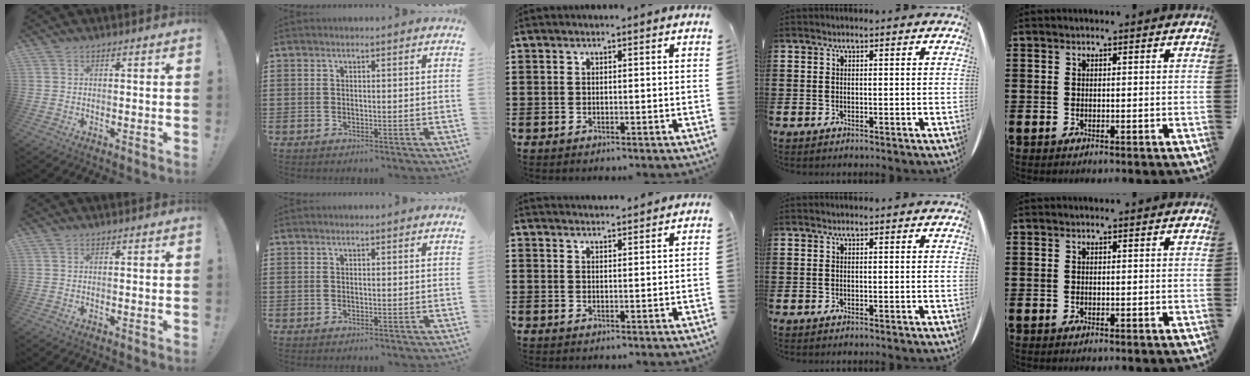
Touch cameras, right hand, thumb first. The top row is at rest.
{"middle": {"total": 2.2, "force": [2.2, -0.3, -0.3], "torque": [-0.001, -0.004, 0.043]}}